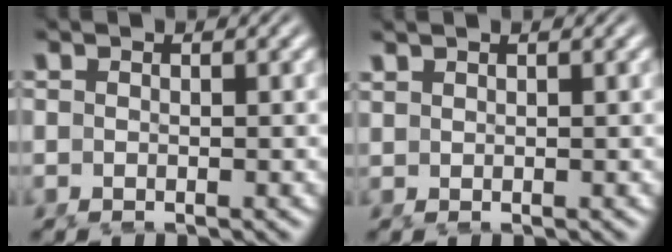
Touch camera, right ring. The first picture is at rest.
{"total": 1.1, "force": [0.9, -0.7, -0.1], "torque": [0.011, 0.002, 0.024]}